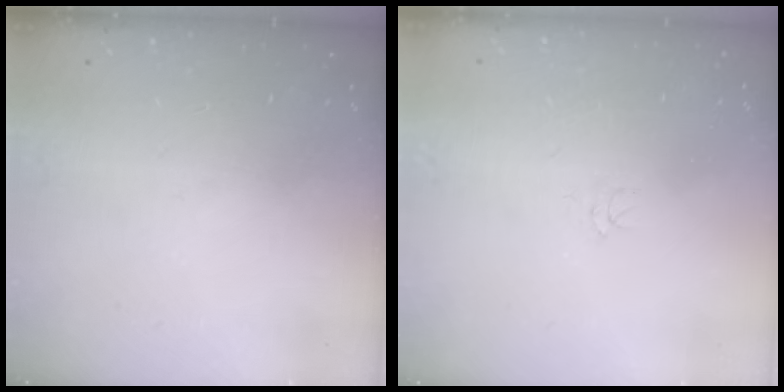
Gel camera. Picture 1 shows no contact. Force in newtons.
{"total": 3.4, "press": 3.4, "slide": 0.2}